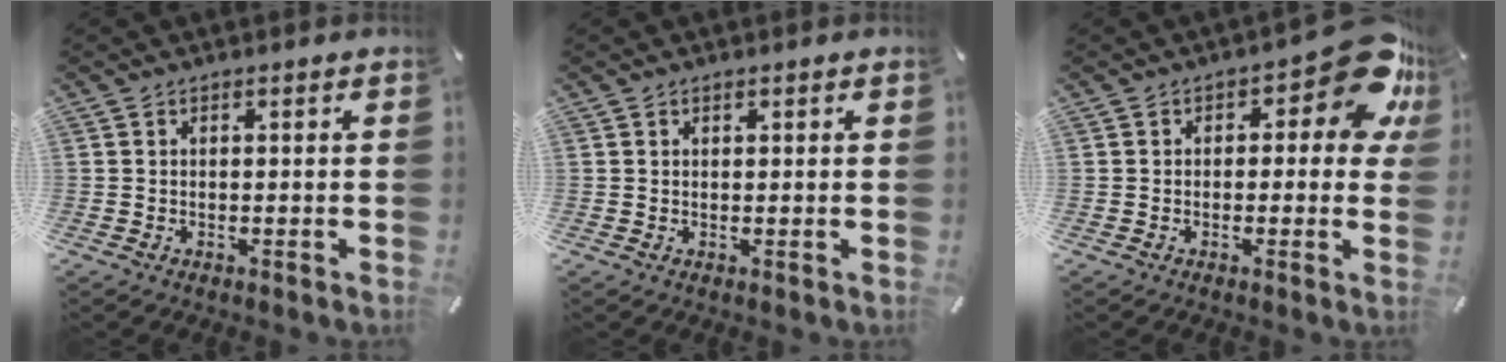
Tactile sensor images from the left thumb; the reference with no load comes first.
{"total": 0.6, "force": [0.3, 0.4, 0.3], "torque": [-0.005, 0.003, 0.005]}
{"total": 11.8, "force": [4.9, 5.4, 9.3], "torque": [-0.100, -0.035, 0.080]}